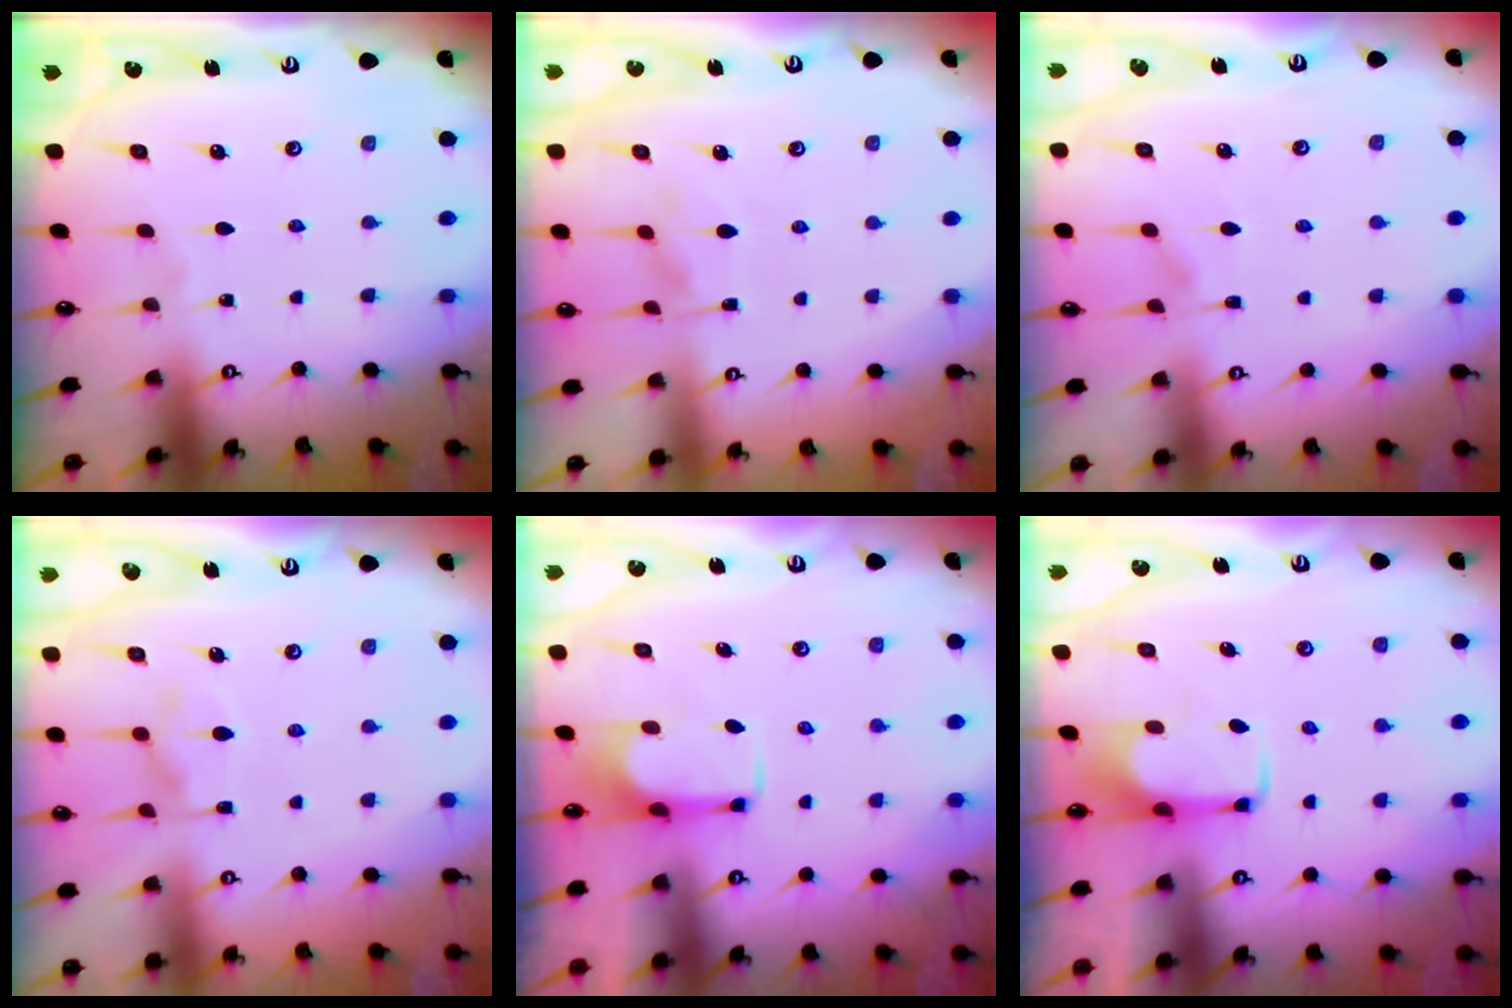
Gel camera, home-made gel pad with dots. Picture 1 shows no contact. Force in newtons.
{"total": 5.7, "press": 5.7, "slide": 1.0}
{"total": 1.2, "press": 0.1, "slide": 1.2}
{"total": 3.5, "press": 3.3, "slide": 1.3}
{"total": 0.9, "press": 0.7, "slide": 0.6}
{"total": 1.5, "press": 1.4, "slide": 0.5}